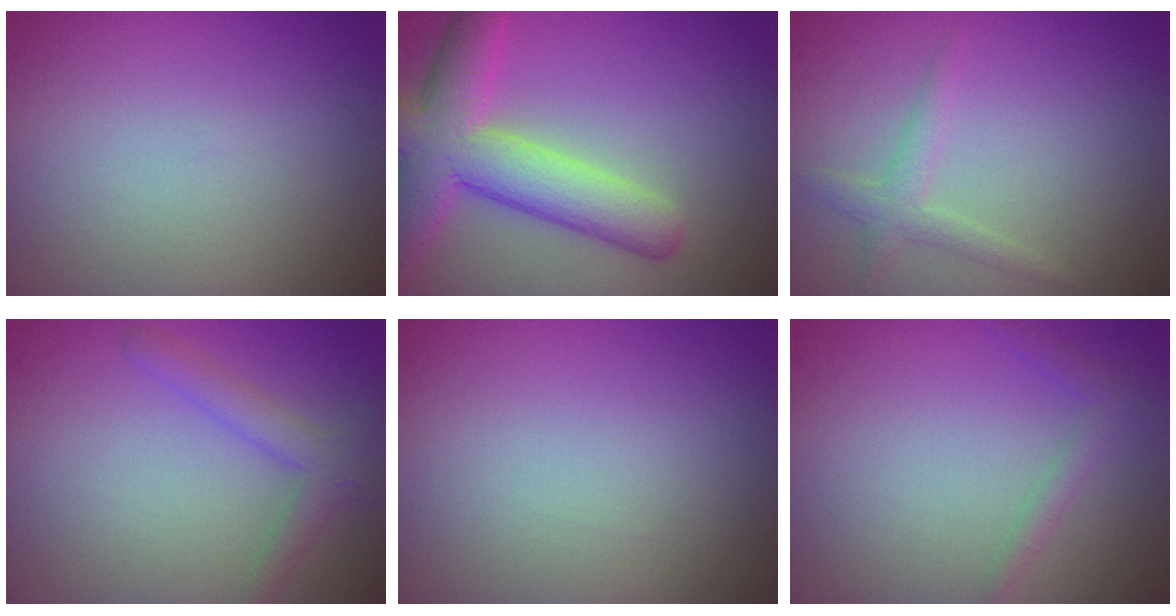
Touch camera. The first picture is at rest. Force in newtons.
{"total": 7.5, "press": 7.5, "slide": 0.4}
{"total": 1.8, "press": 1.8, "slide": 0.1}
{"total": 2.5, "press": 2.5, "slide": 0.2}
{"total": 0.0}
{"total": 1.4, "press": 1.4, "slide": 0.1}